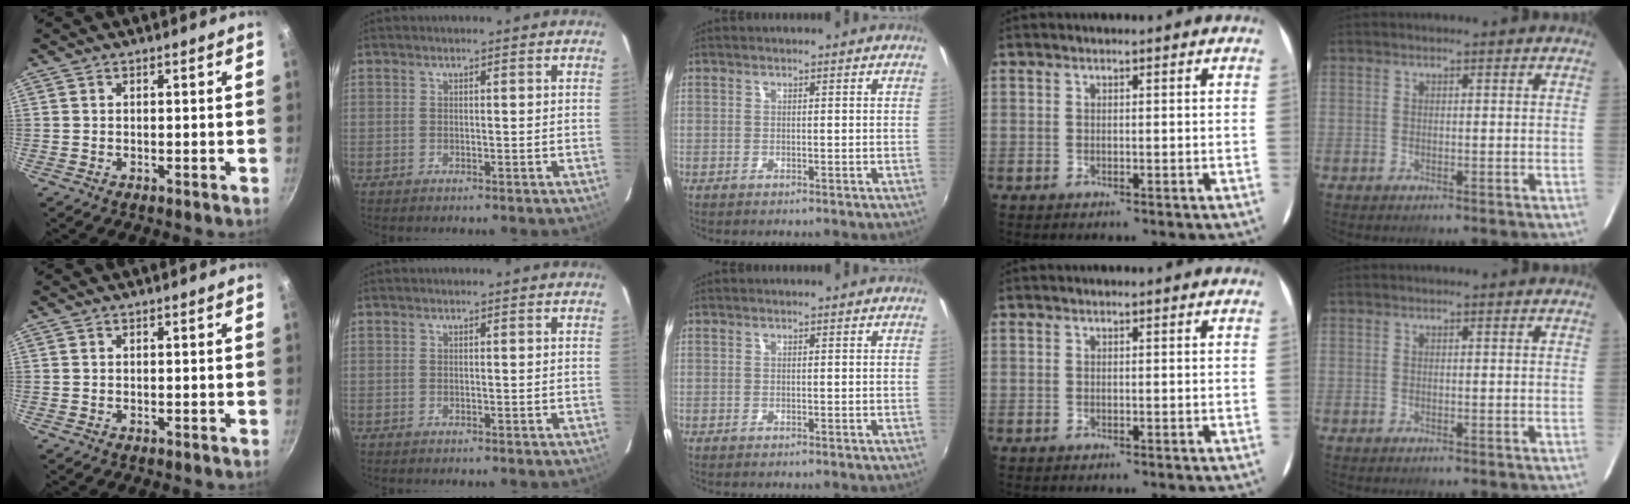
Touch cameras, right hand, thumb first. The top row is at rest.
{}